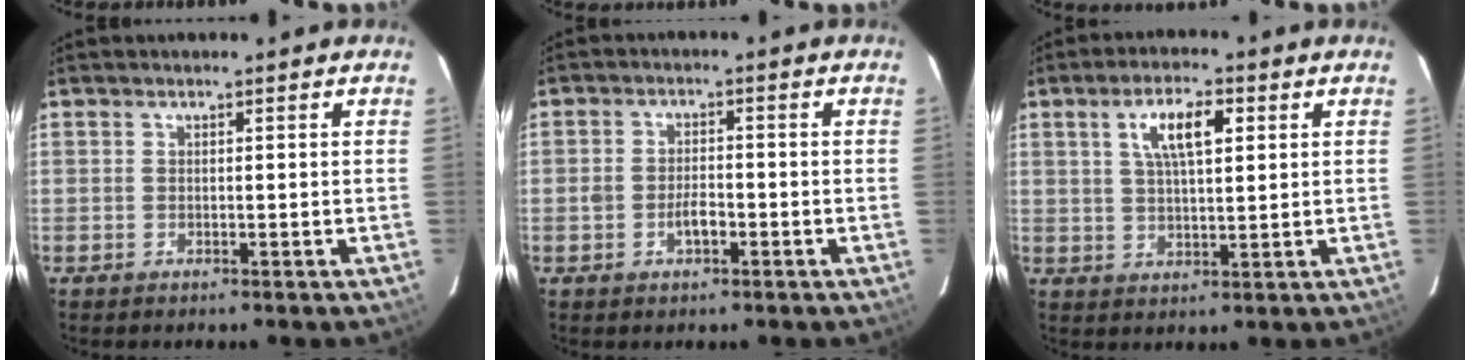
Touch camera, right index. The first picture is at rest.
{"total": 3.4, "force": [-1.5, 1.9, 2.4], "torque": [-0.046, 0.004, -0.025]}
{"total": 7.6, "force": [2.8, 2.5, 6.6], "torque": [-0.120, 0.010, 0.052]}